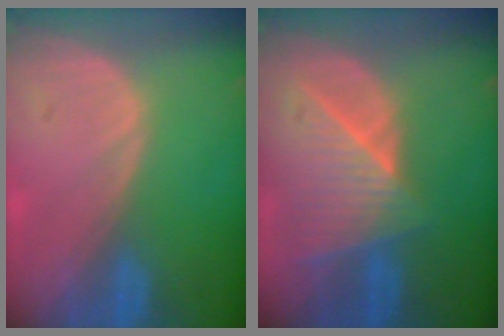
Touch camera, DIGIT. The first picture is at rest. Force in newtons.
{"total": 8.6, "press": 7.7, "slide": 3.8}